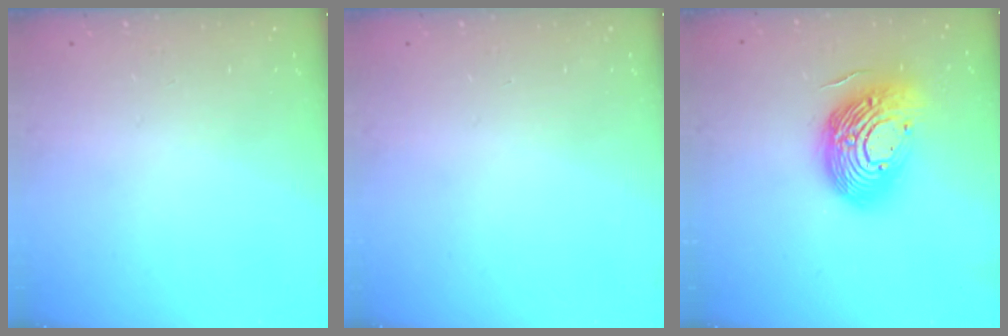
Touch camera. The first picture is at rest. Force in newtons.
{"total": 0.0}
{"total": 20.9, "press": 20.8, "slide": 1.8}